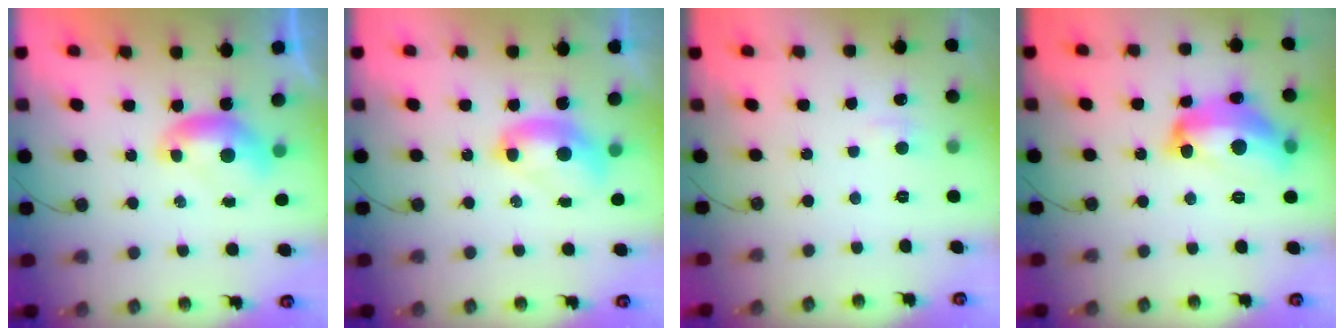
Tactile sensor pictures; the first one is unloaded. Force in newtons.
{"total": 2.7, "press": 2.7, "slide": 0.1}
{"total": 2.1, "press": 2.0, "slide": 0.5}
{"total": 13.3, "press": 13.3, "slide": 0.7}